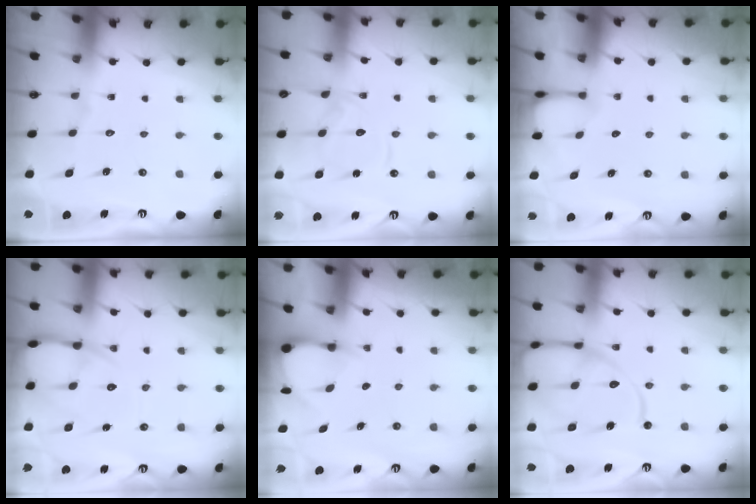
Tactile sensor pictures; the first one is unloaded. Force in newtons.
{"total": 12.9, "press": 12.8, "slide": 1.3}
{"total": 2.0, "press": 2.0, "slide": 0.2}
{"total": 10.2, "press": 10.2, "slide": 1.1}
{"total": 3.3, "press": 3.3, "slide": 0.4}
{"total": 14.3, "press": 14.3, "slide": 1.5}